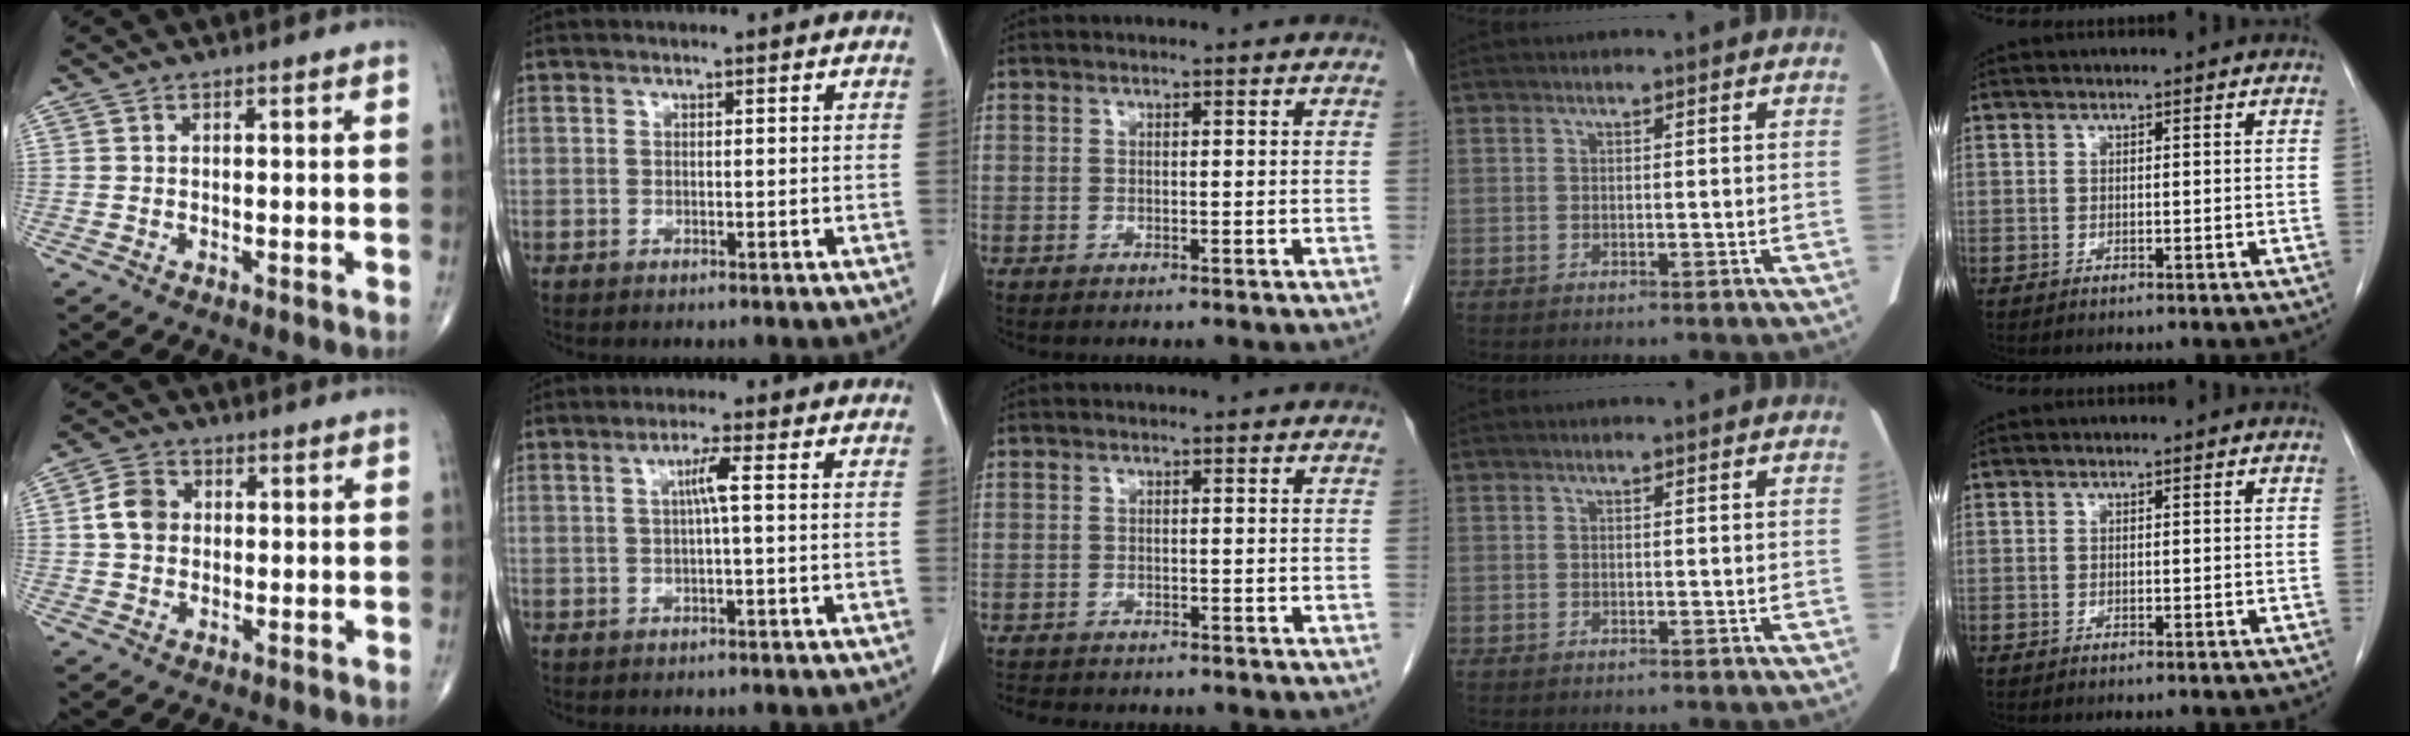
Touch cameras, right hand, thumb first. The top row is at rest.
{"thumb": {"total": 5.8, "force": [0.5, 4.7, 3.4], "torque": [-0.053, 0.009, 0.003]}, "index": {"total": 2.9, "force": [0.3, -0.3, 2.9], "torque": [-0.055, 0.003, 0.006]}, "middle": {"total": 3.9, "force": [-3.4, 1.5, 1.3], "torque": [-0.026, -0.006, -0.046]}}